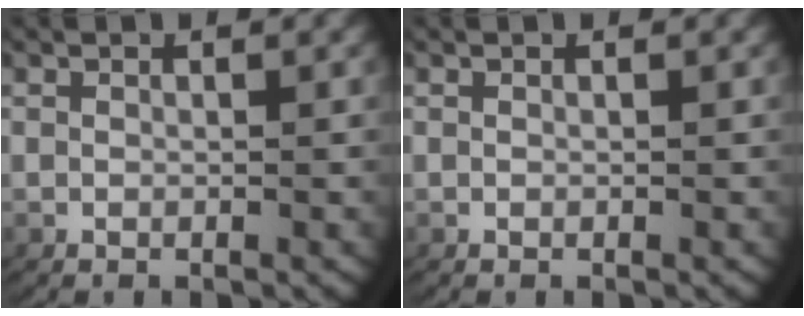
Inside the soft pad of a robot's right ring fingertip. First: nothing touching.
{"total": 0.0}